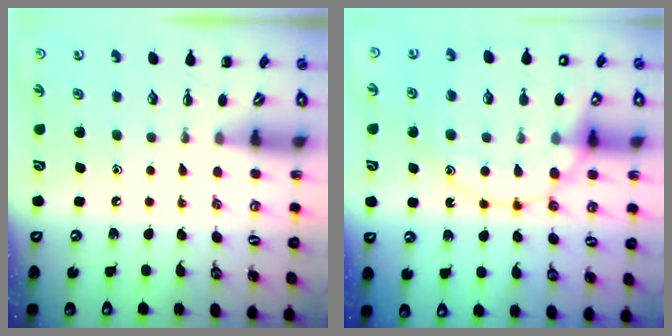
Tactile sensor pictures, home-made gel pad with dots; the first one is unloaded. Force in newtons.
{"total": 17.8, "press": 17.7, "slide": 1.4}